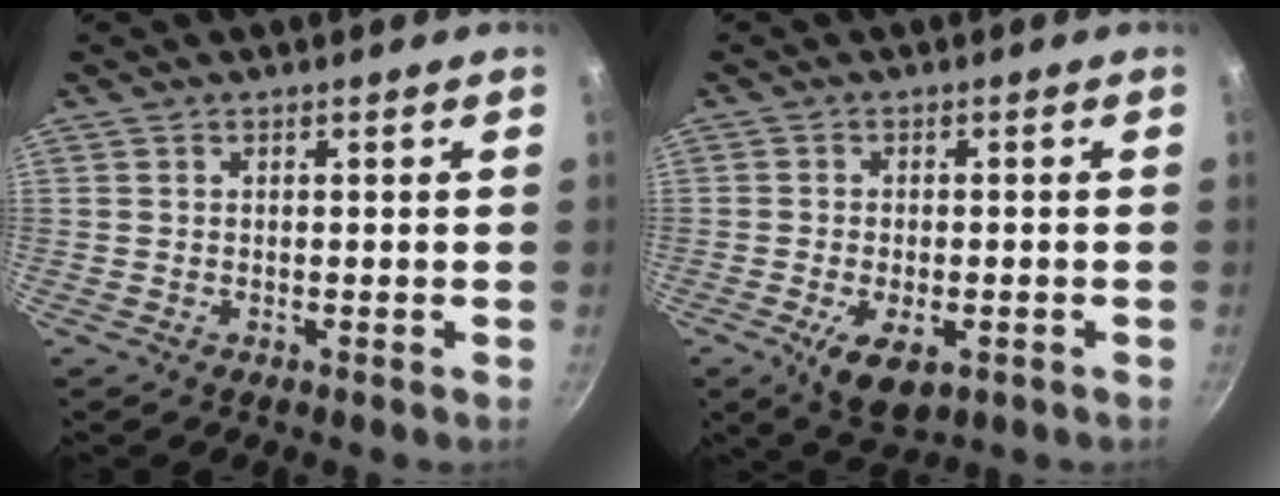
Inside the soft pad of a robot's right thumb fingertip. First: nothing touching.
{"total": 7.6, "force": [-2.9, 3.8, 5.9], "torque": [-0.095, -0.001, -0.039]}